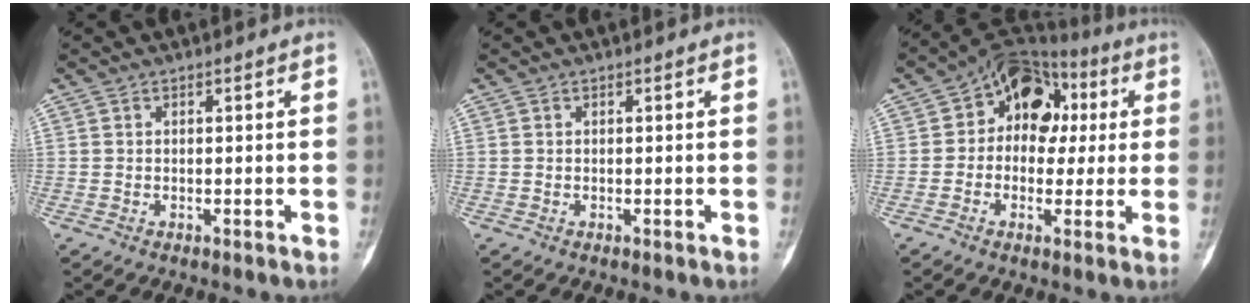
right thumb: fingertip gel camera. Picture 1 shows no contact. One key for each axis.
{"total": 0.0}
{"total": 14.1, "fx": 2.5, "fy": 10.3, "fz": 9.3, "tx": -0.084, "ty": 0.033, "tz": 0.027}